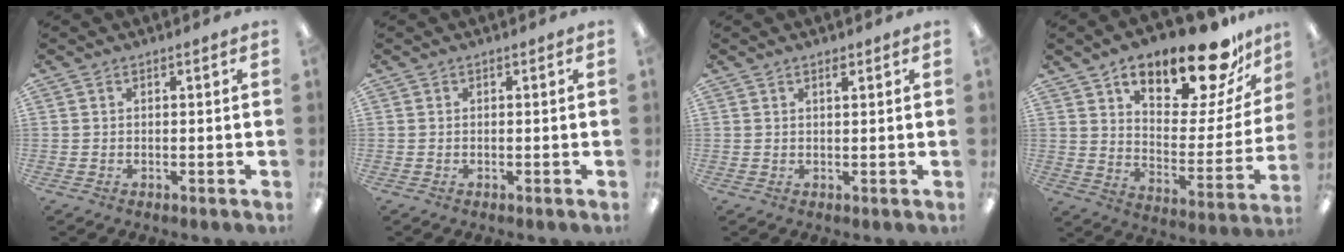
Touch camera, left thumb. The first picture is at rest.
{"total": 0.0}
{"total": 1.3, "force": [1.0, 0.3, 0.7], "torque": [-0.008, -0.004, 0.017]}
{"total": 22.3, "force": [15.9, 7.8, 13.6], "torque": [-0.194, -0.101, 0.259]}